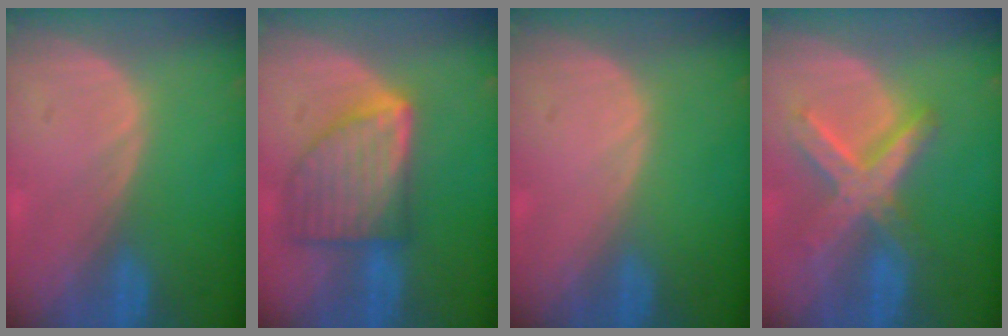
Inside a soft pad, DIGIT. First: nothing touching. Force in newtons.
{"total": 9.0, "press": 9.0, "slide": 0.6}
{"total": 0.0}
{"total": 8.4, "press": 7.2, "slide": 4.2}